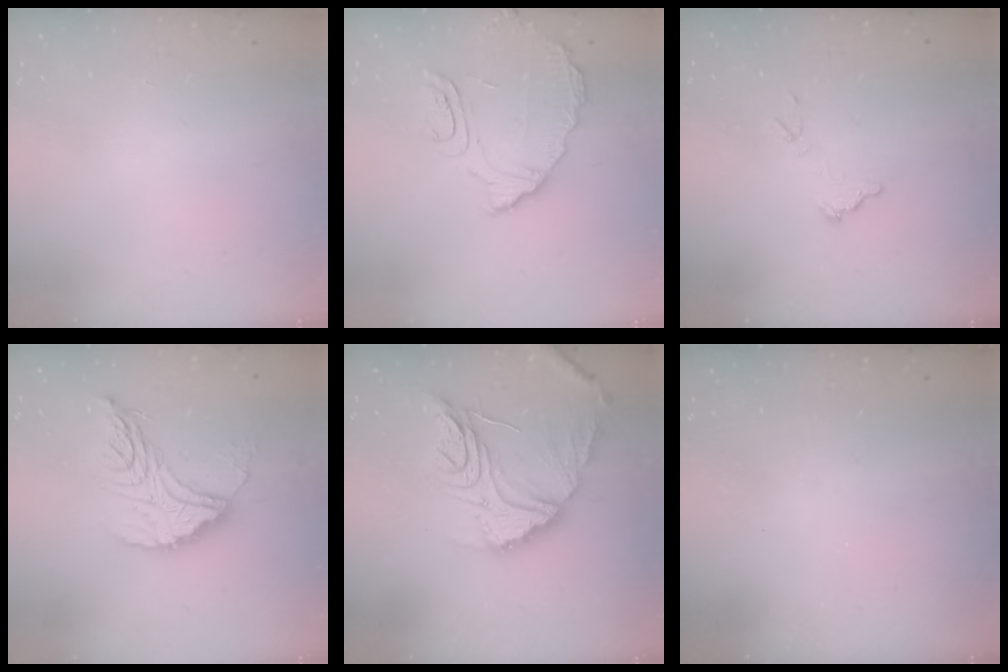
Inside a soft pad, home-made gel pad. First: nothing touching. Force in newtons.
{"total": 9.3, "press": 9.3, "slide": 0.7}
{"total": 7.4, "press": 7.4, "slide": 0.4}
{"total": 16.8, "press": 16.8, "slide": 1.2}
{"total": 18.0, "press": 18.0, "slide": 1.3}
{"total": 3.0, "press": 3.0, "slide": 0.1}